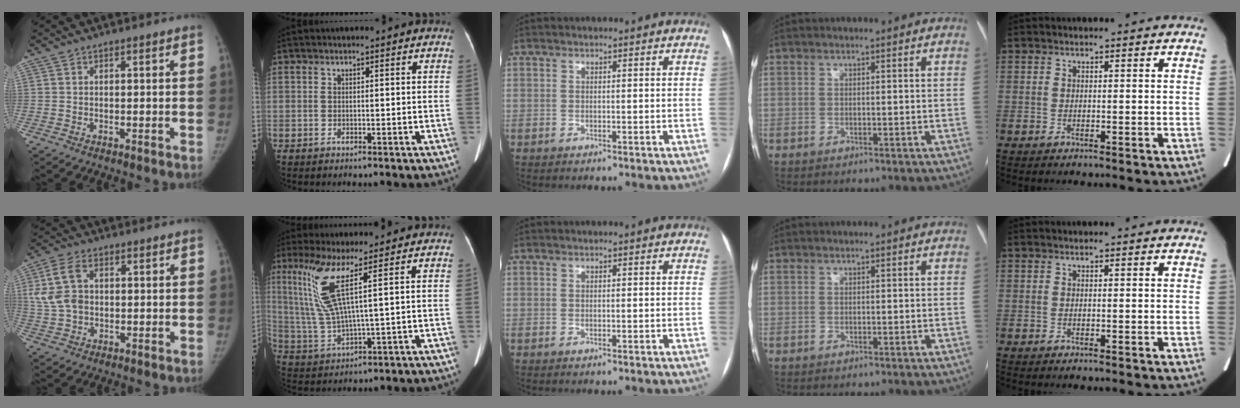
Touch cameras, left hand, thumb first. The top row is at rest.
{"thumb": {"total": 8.2, "force": [1.6, 5.7, 5.7], "torque": [-0.111, 0.009, 0.034]}, "index": {"total": 8.9, "force": [3.9, -0.4, 8.0], "torque": [-0.183, -0.007, 0.084]}}